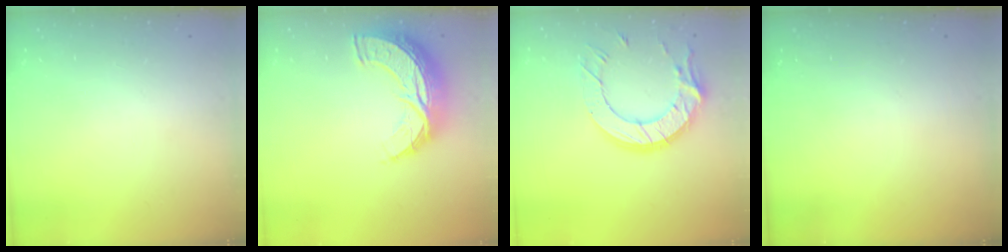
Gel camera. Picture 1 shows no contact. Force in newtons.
{"total": 13.7, "press": 13.6, "slide": 0.8}
{"total": 15.9, "press": 15.9, "slide": 1.0}
{"total": 0.0}